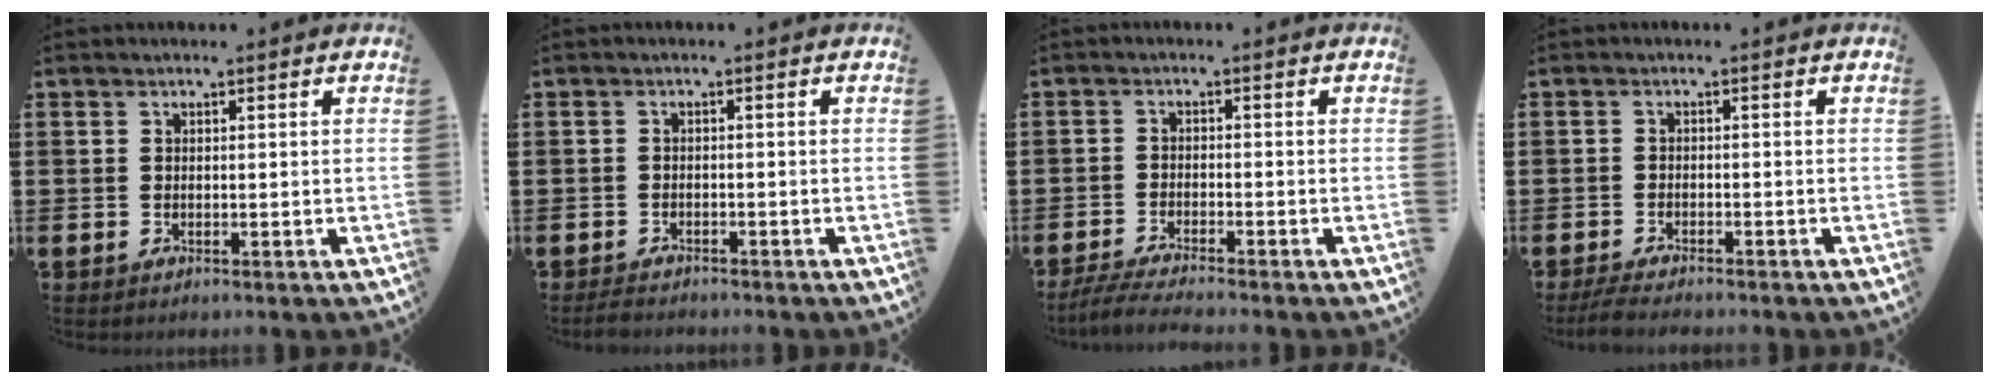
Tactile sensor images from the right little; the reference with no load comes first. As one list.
[{"total": 1.3, "force": [-1.3, 0.2, 0.3], "torque": [-0.008, 0.004, -0.028]}, {"total": 2.7, "force": [-2.3, -0.1, 1.3], "torque": [-0.019, 0.000, -0.043]}, {"total": 1.9, "force": [-1.7, 0.1, 0.7], "torque": [-0.012, 0.005, -0.033]}]